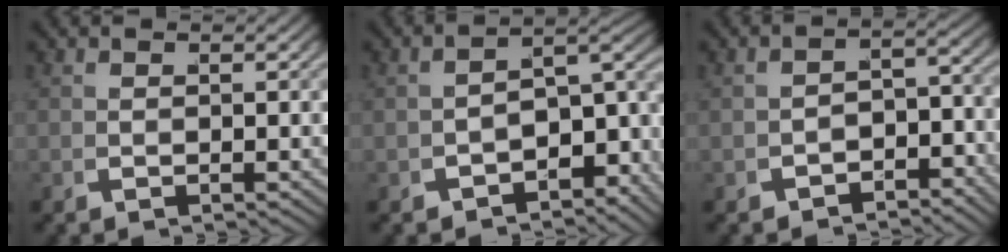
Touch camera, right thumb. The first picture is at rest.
{"total": 6.0, "force": [-2.6, 3.0, 4.5], "torque": [-0.064, -0.011, -0.028]}
{"total": 3.0, "force": [-2.6, 1.1, 1.1], "torque": [-0.012, -0.011, -0.035]}